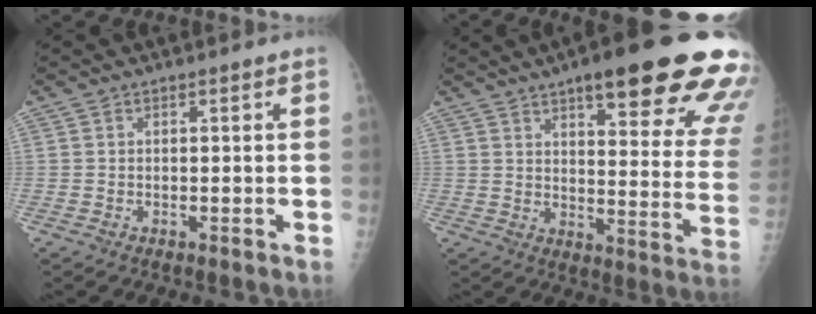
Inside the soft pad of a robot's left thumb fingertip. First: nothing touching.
{"total": 25.8, "force": [16.3, 5.9, 19.0], "torque": [-0.194, -0.052, 0.205]}